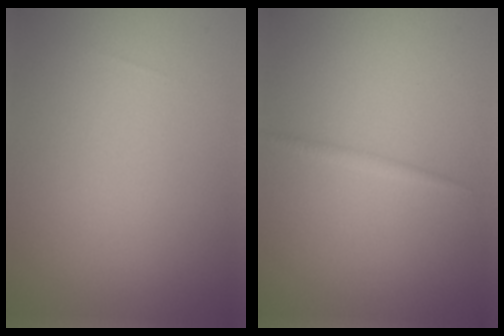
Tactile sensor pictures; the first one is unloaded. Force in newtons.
{"total": 0.7, "press": 0.7, "slide": 0.0}